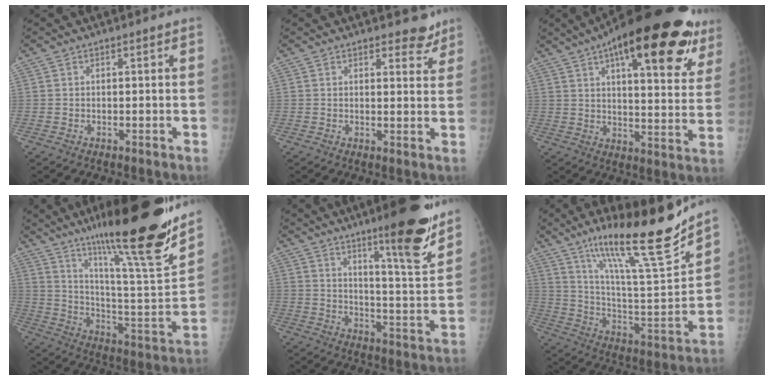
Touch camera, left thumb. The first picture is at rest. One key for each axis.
{"total": 4.1, "fx": 3.4, "fy": 1.8, "fz": 1.3, "tx": 0.009, "ty": -0.023, "tz": 0.040}
{"total": 29.7, "fx": 16.4, "fy": 9.9, "fz": 22.7, "tx": -0.298, "ty": -0.022, "tz": 0.228}
{"total": 28.0, "fx": 19.6, "fy": 3.0, "fz": 19.8, "tx": -0.289, "ty": -0.090, "tz": 0.313}
{"total": 15.6, "fx": 10.8, "fy": 1.8, "fz": 11.1, "tx": -0.139, "ty": -0.076, "tz": 0.165}
{"total": 23.6, "fx": 16.9, "fy": 3.2, "fz": 16.2, "tx": -0.240, "ty": -0.082, "tz": 0.290}